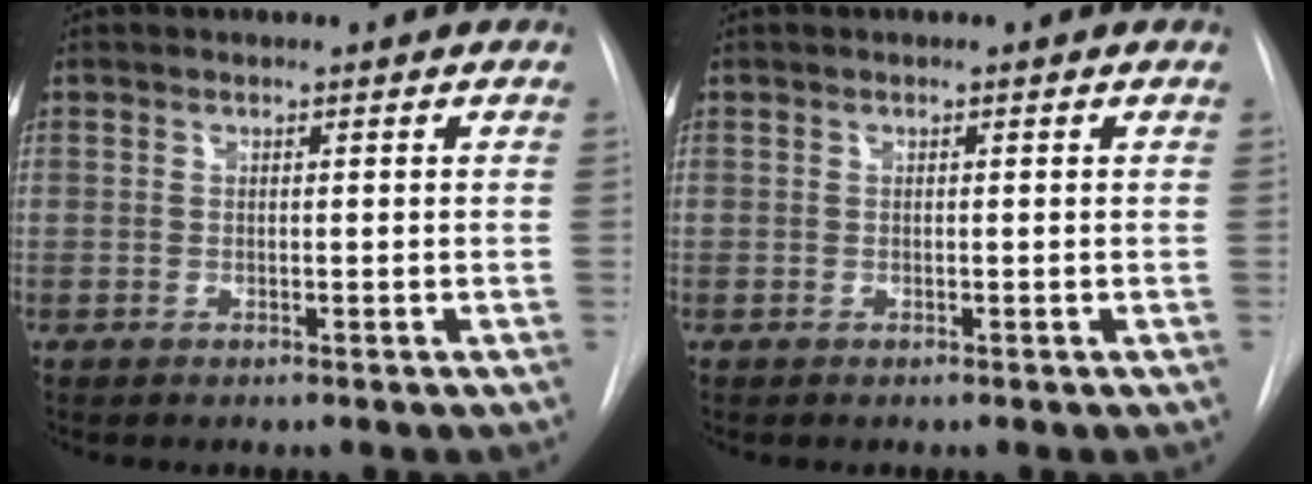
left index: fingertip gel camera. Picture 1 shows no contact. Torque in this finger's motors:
{"motor_torque": [-0.03, 0.03, 0.00, 0.00]}